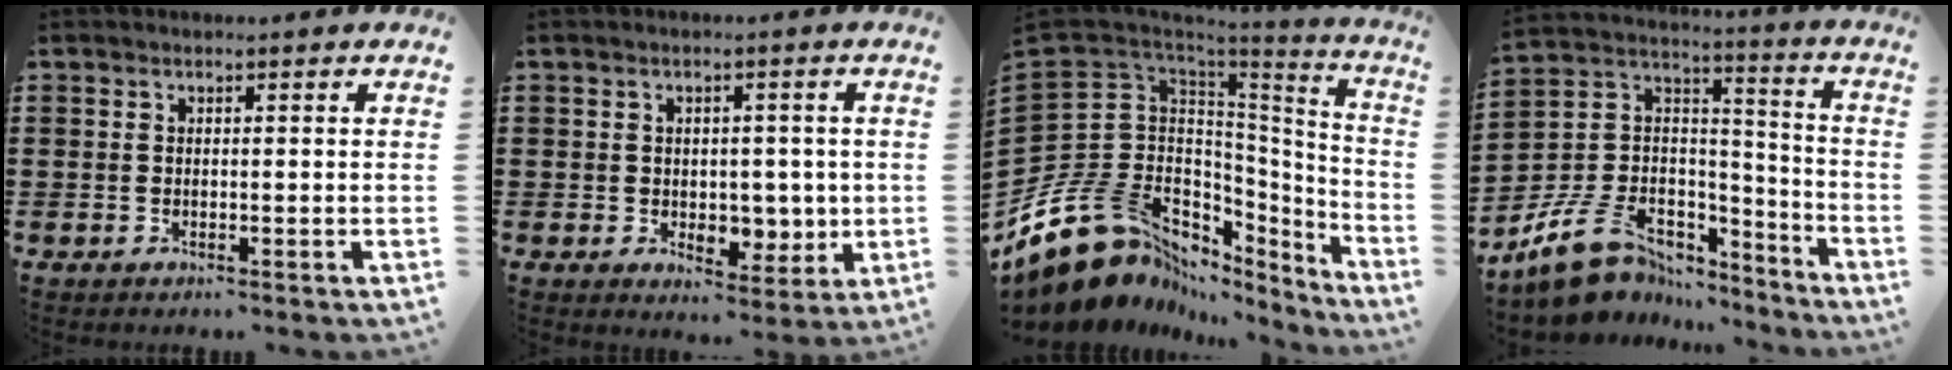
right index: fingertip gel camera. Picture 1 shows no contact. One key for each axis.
{"total": 4.2, "fx": 0.4, "fy": 3.4, "fz": 2.4, "tx": -0.042, "ty": 0.005, "tz": 0.004}
{"total": 16.7, "fx": -6.9, "fy": 13.0, "fz": 7.8, "tx": -0.211, "ty": 0.000, "tz": -0.113}
{"total": 10.2, "fx": -6.7, "fy": 6.7, "fz": 3.9, "tx": -0.108, "ty": 0.017, "tz": -0.124}